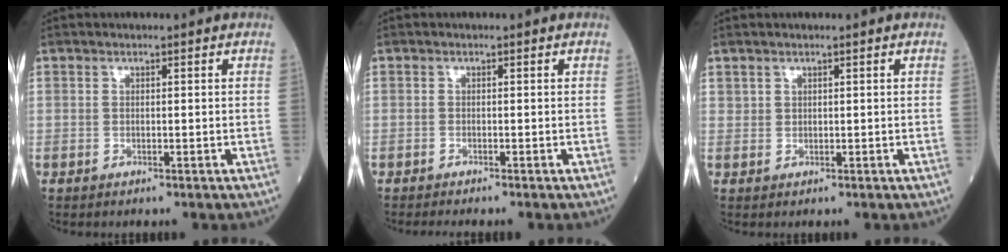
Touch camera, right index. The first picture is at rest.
{"total": 2.6, "force": [-2.3, -0.2, 1.3], "torque": [-0.012, -0.002, -0.033]}
{"total": 0.6, "force": [0.4, 0.4, 0.0], "torque": [0.006, 0.000, 0.006]}